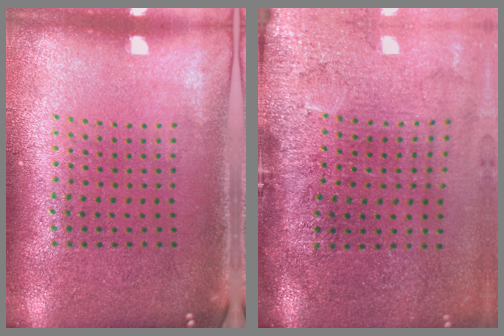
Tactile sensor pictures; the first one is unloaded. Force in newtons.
{"total": 4.8, "press": 3.7, "slide": 3.1}